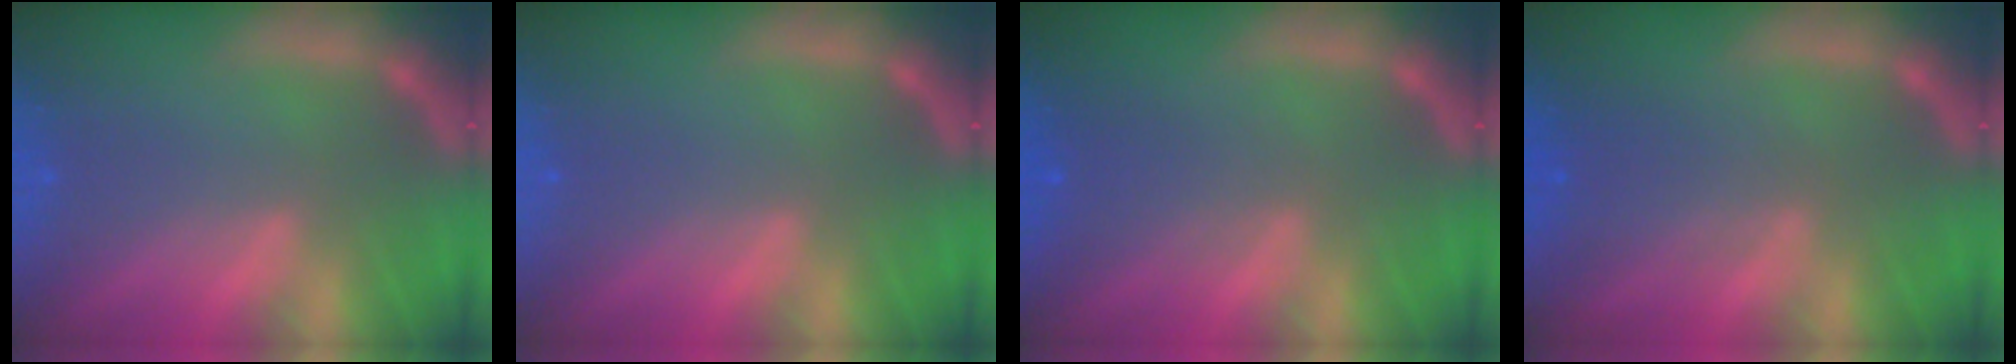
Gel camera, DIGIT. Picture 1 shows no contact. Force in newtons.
{"total": 0.0}
{"total": 2.5}
{"total": 3.0}